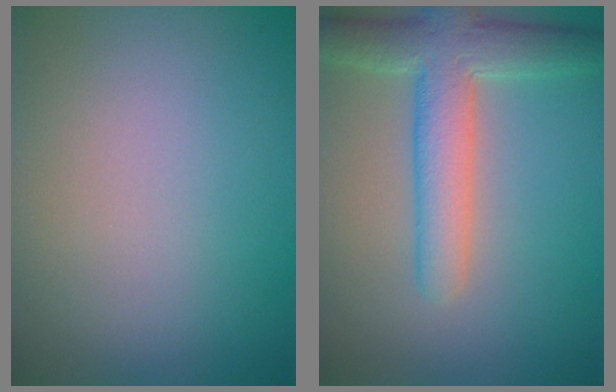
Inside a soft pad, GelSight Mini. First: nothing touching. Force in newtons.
{"total": 5.8, "press": 5.8, "slide": 0.4}